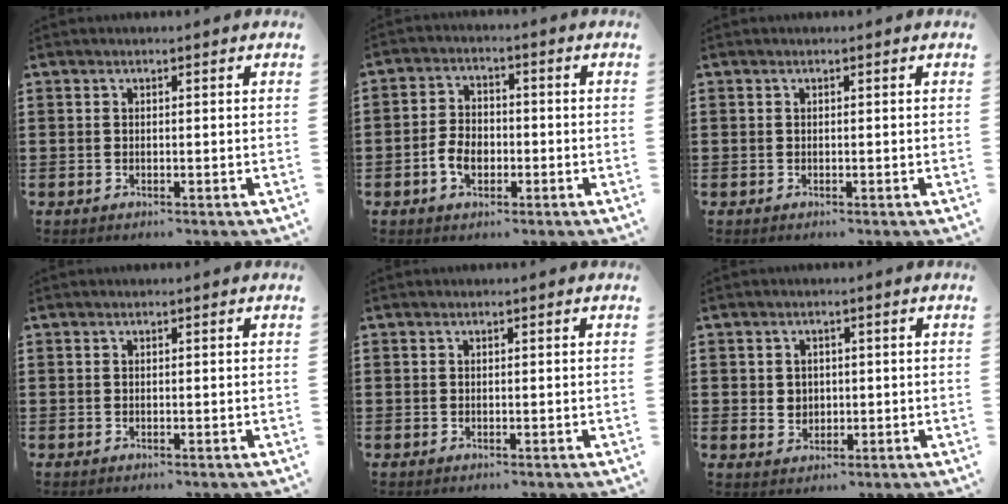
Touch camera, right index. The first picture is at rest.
{"total": 4.6, "force": [-1.6, 3.1, 2.9], "torque": [-0.070, 0.001, -0.033]}
{"total": 0.0}
{"total": 0.0}
{"total": 0.0}
{"total": 2.3, "force": [0.4, 2.2, 0.5], "torque": [-0.018, 0.010, 0.006]}